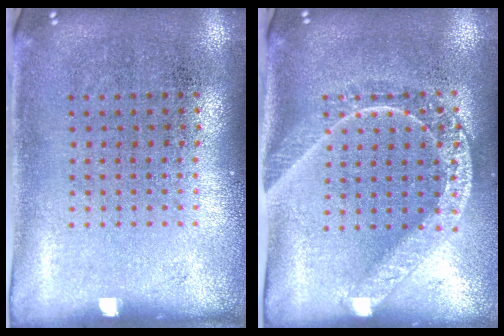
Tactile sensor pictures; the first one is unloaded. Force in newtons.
{"total": 1.9, "press": 1.7, "slide": 0.9}